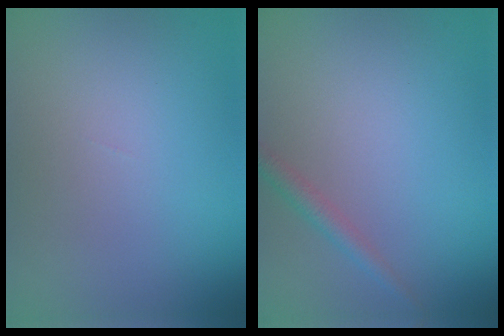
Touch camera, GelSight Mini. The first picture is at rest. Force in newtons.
{"total": 1.6, "press": 1.6, "slide": 0.1}